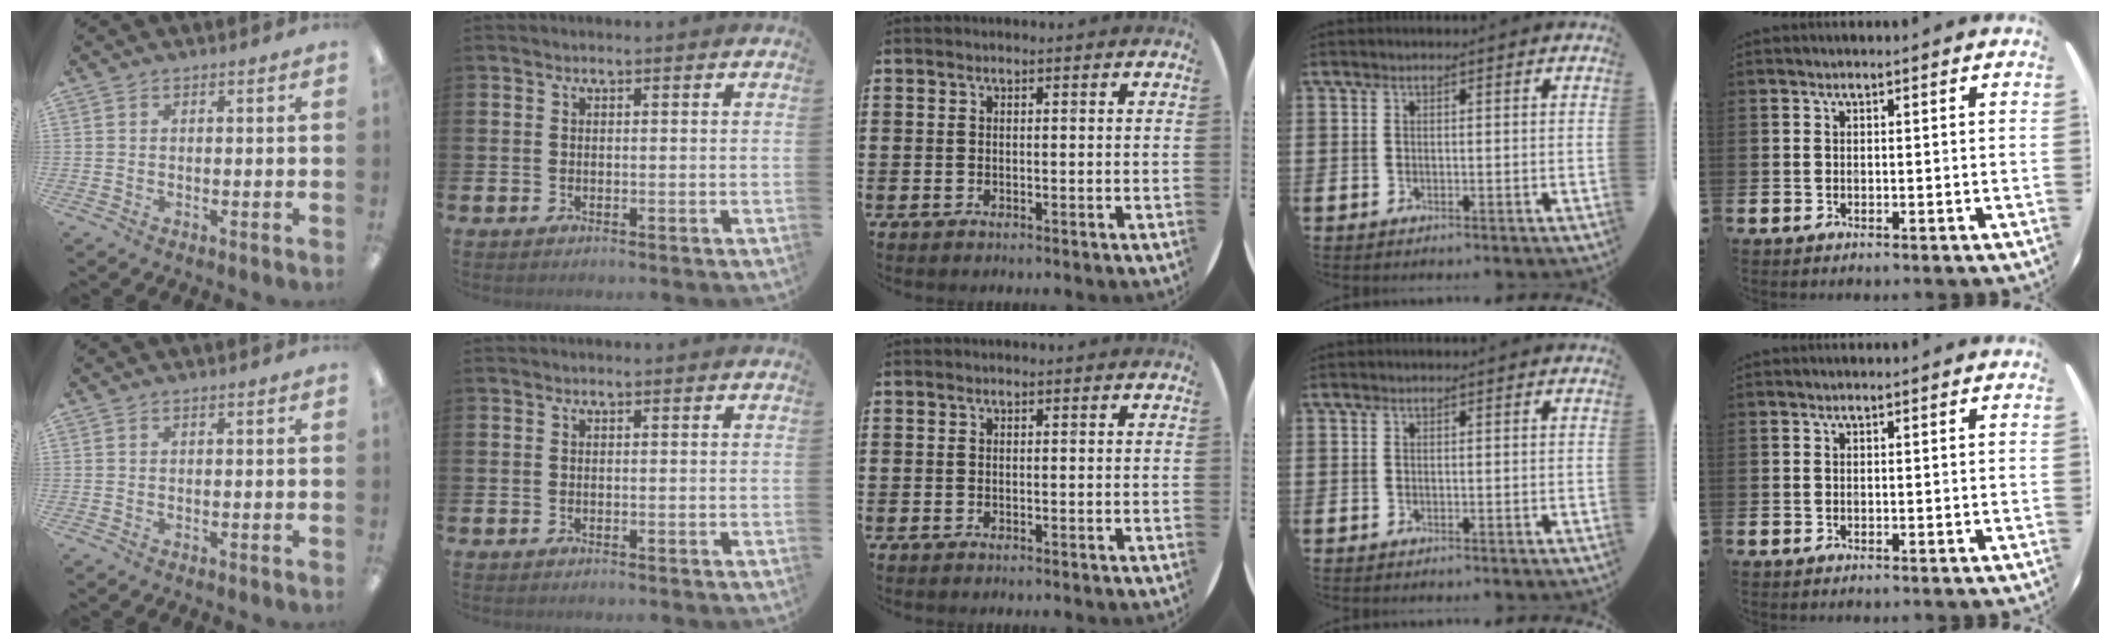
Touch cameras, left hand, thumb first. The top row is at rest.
{}